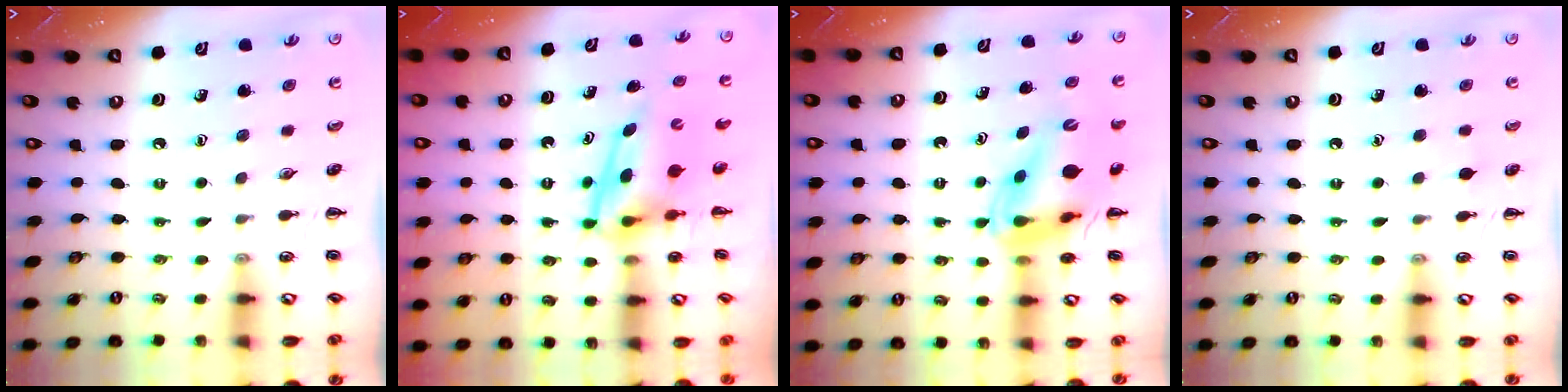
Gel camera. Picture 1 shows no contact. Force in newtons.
{"total": 7.3, "press": 7.1, "slide": 1.4}
{"total": 12.8, "press": 12.0, "slide": 4.3}
{"total": 2.9, "press": 2.7, "slide": 0.9}